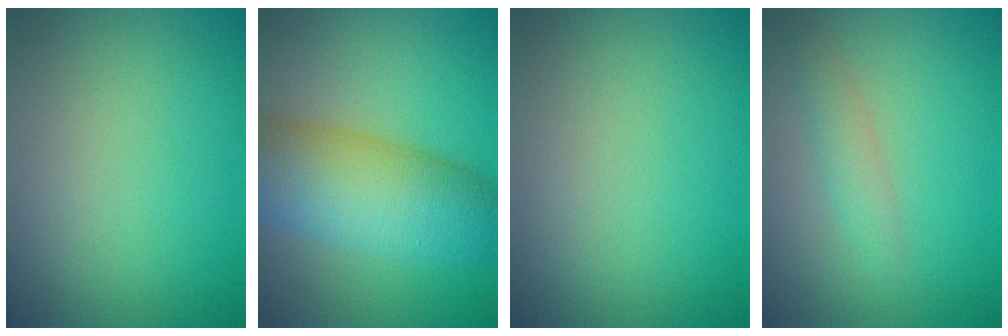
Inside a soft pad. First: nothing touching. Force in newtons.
{"total": 10.0, "press": 10.0, "slide": 0.3}
{"total": 0.0}
{"total": 1.7, "press": 1.7, "slide": 0.1}